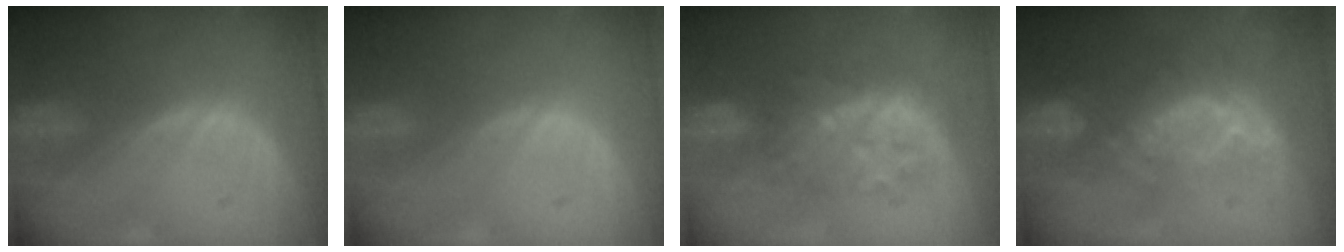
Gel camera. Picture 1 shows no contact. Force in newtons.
{"total": 0.0}
{"total": 7.9, "press": 7.4, "slide": 2.7}
{"total": 9.5, "press": 8.3, "slide": 4.7}